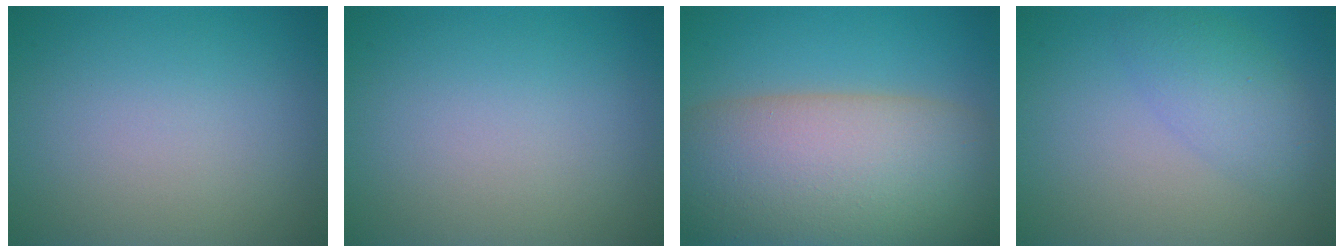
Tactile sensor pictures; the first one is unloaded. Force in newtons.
{"total": 0.0}
{"total": 14.3, "press": 14.3, "slide": 0.8}
{"total": 3.2, "press": 3.2, "slide": 0.2}